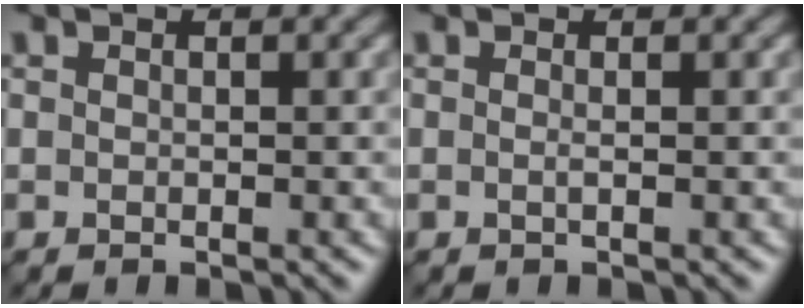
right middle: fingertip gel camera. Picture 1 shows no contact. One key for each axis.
{"total": 0.5, "fx": -0.1, "fy": 0.1, "fz": 0.5, "tx": -0.010, "ty": -0.004, "tz": -0.005}